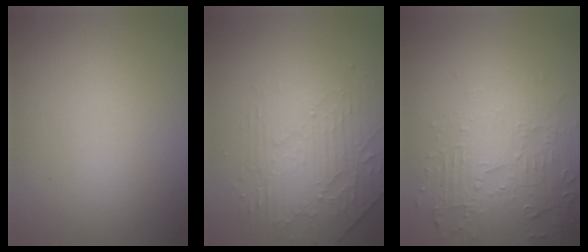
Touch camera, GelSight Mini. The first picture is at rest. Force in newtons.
{"total": 4.5, "press": 3.3, "slide": 3.1}
{"total": 5.8, "press": 3.7, "slide": 4.4}